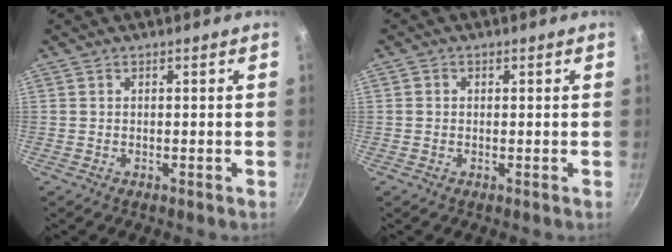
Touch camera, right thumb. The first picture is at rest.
{"total": 0.9, "force": [0.0, 0.8, 0.3], "torque": [-0.004, 0.003, -0.001]}